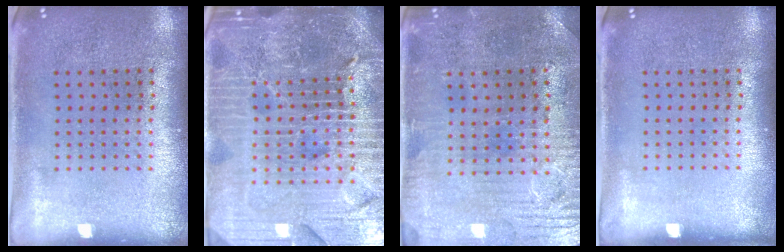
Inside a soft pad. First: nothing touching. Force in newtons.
{"total": 6.6, "press": 5.8, "slide": 3.2}
{"total": 1.3, "press": 1.2, "slide": 0.6}
{"total": 0.0}